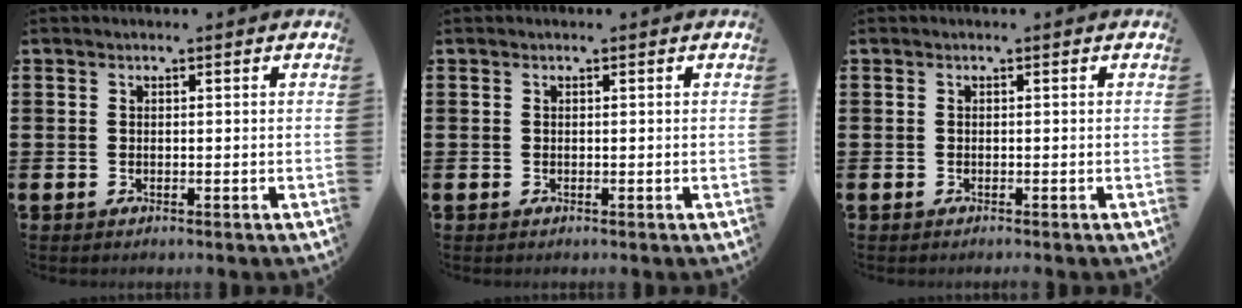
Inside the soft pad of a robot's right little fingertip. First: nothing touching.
{"total": 0.0}
{"total": 0.0}